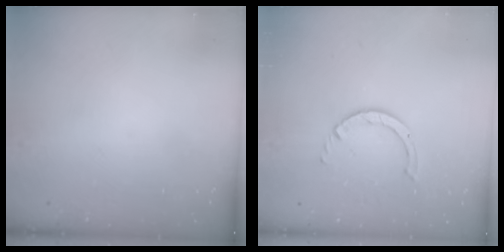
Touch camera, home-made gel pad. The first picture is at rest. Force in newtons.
{"total": 1.4, "press": 1.4, "slide": 0.2}